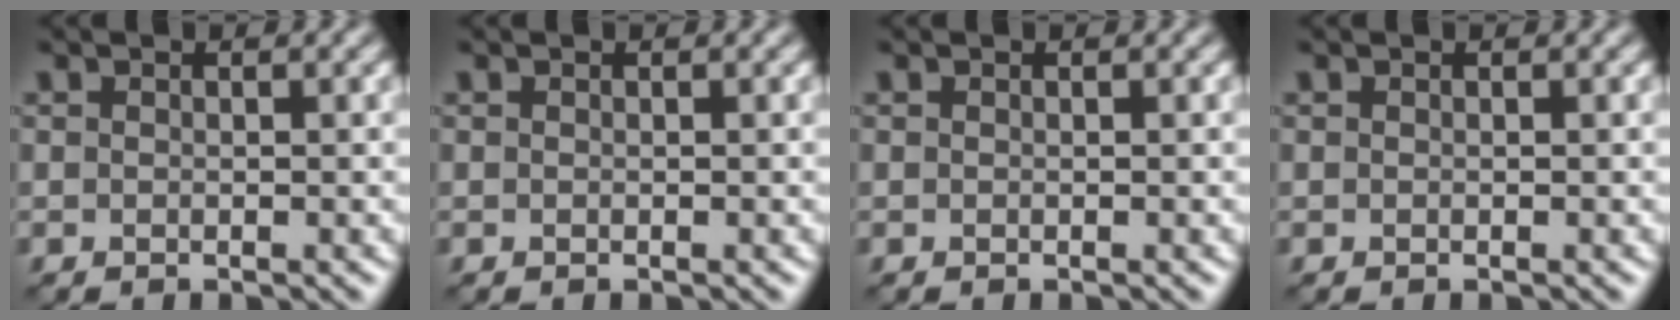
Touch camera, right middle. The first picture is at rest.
{"total": 0.0}
{"total": 0.0}
{"total": 0.0}